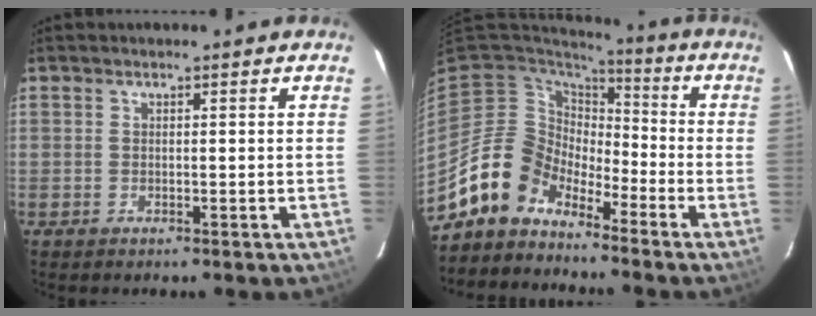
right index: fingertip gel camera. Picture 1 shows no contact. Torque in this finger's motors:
{"motor_torque": [0.46, -0.47, -0.15, -0.21]}